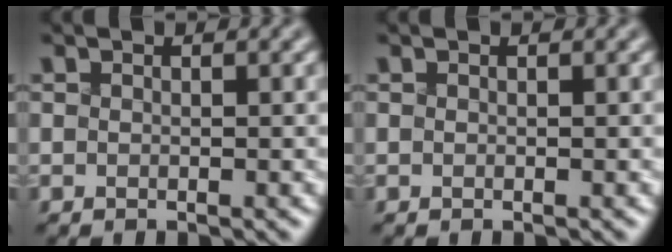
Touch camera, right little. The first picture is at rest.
{"total": 0.0}